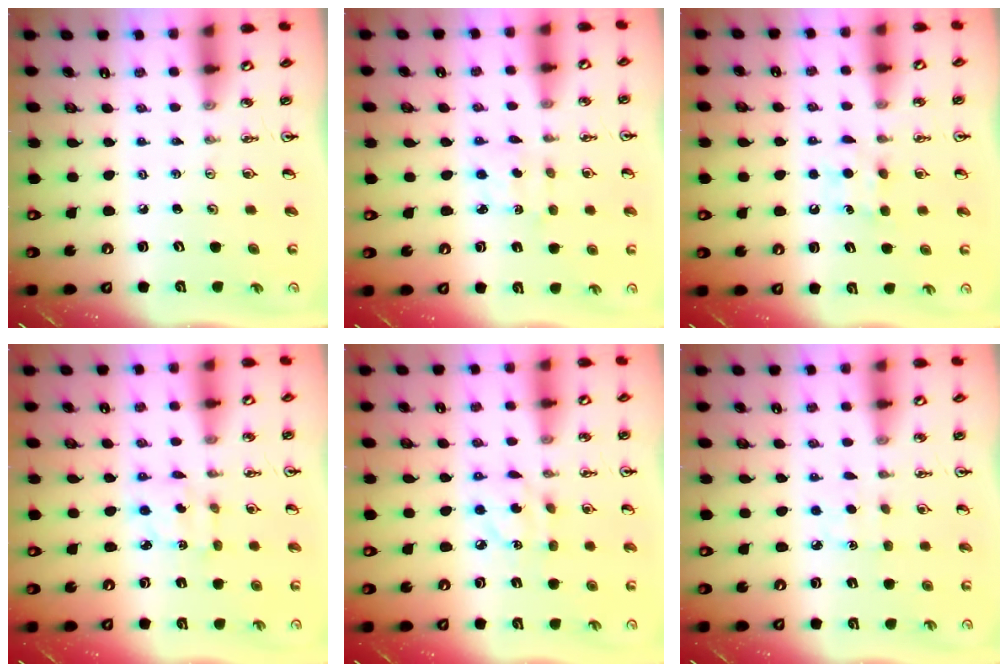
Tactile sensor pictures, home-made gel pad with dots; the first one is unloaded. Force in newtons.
{"total": 2.5, "press": 2.4, "slide": 0.6}
{"total": 6.2, "press": 6.1, "slide": 0.7}
{"total": 2.7, "press": 2.7, "slide": 0.2}
{"total": 5.8, "press": 5.8, "slide": 0.2}
{"total": 2.9, "press": 2.9, "slide": 0.3}